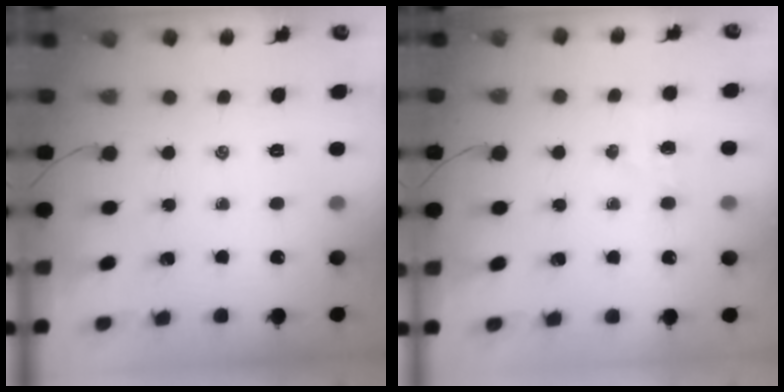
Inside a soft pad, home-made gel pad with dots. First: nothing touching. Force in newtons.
{"total": 3.2, "press": 3.1, "slide": 0.8}